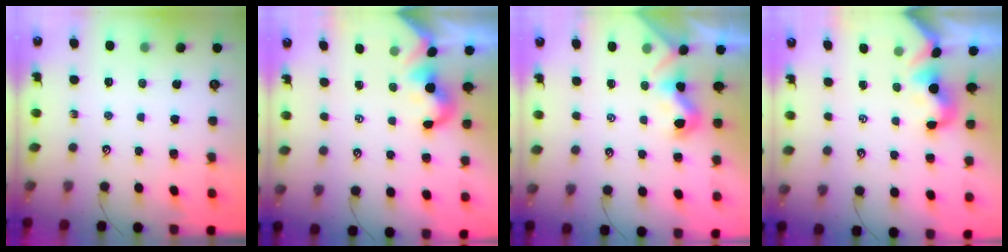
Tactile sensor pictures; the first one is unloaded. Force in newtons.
{"total": 0.0}
{"total": 0.9, "press": 0.8, "slide": 0.2}
{"total": 1.2, "press": 1.1, "slide": 0.2}